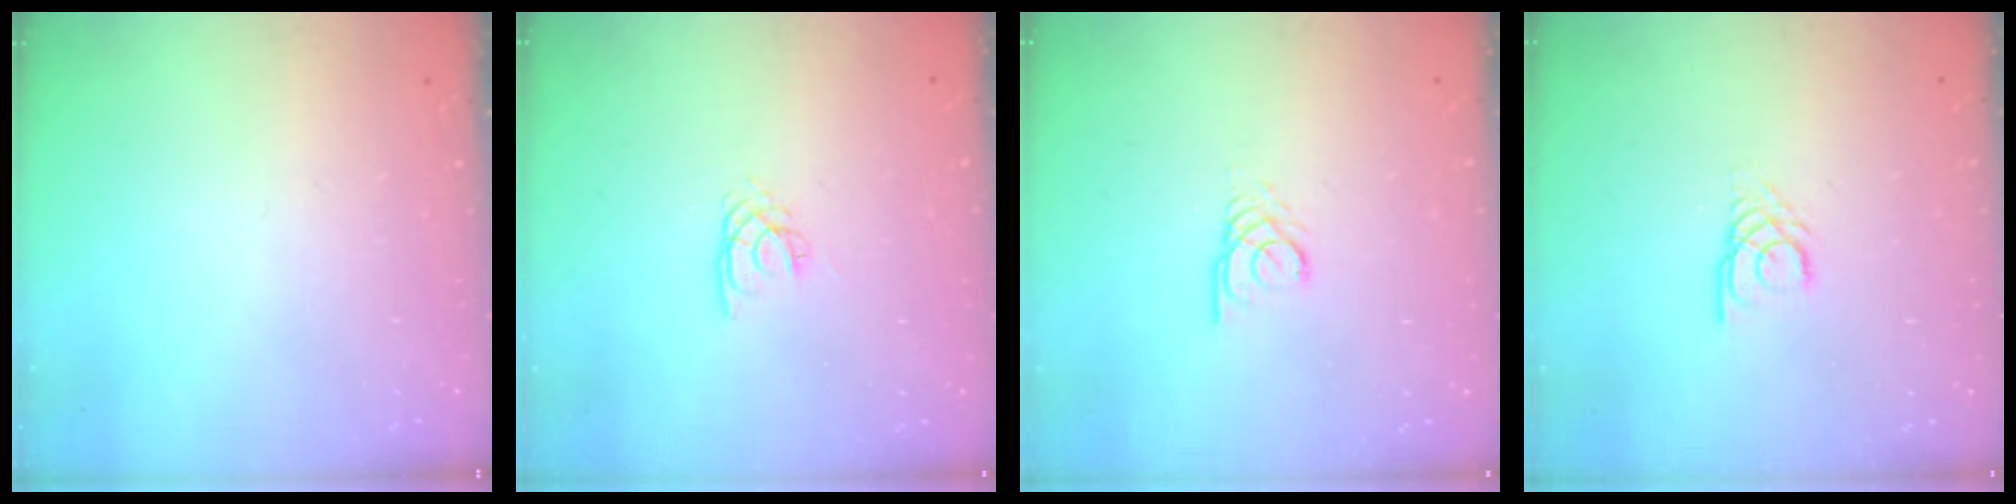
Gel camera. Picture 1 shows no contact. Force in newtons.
{"total": 2.2, "press": 2.2, "slide": 0.3}
{"total": 2.6, "press": 2.6, "slide": 0.1}
{"total": 1.3, "press": 1.3, "slide": 0.2}